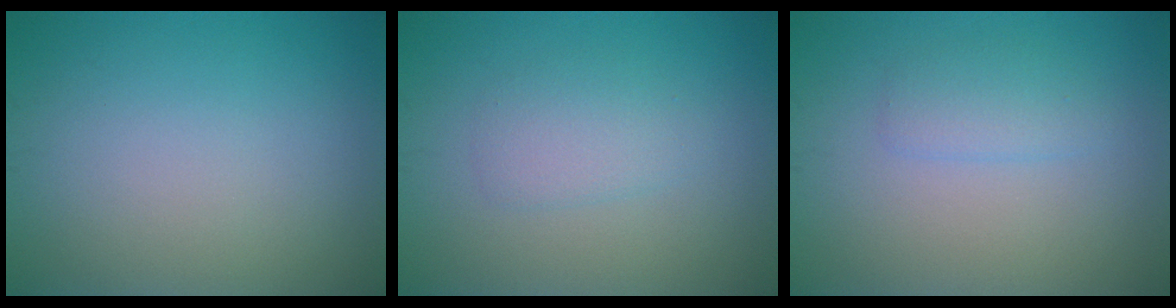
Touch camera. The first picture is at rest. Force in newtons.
{"total": 1.9, "press": 1.9, "slide": 0.1}
{"total": 1.7, "press": 1.7, "slide": 0.0}